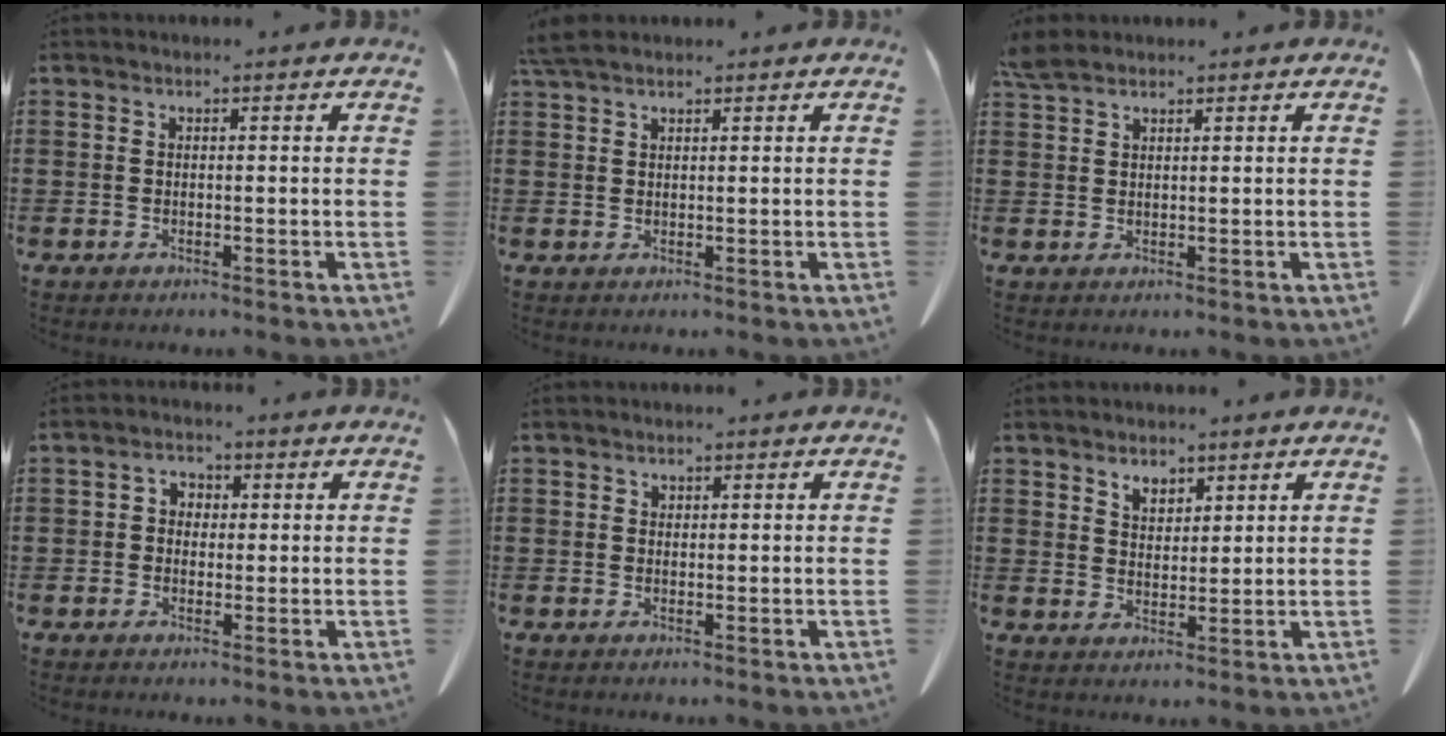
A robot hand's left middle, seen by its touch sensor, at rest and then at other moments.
{"total": 2.7, "force": [2.2, 0.6, 1.5], "torque": [-0.034, 0.001, 0.044]}
{"total": 2.8, "force": [2.3, 0.8, 1.3], "torque": [-0.033, 0.001, 0.046]}
{"total": 2.1, "force": [0.1, 1.8, 1.0], "torque": [-0.027, 0.009, -0.001]}
{"total": 0.7, "force": [0.6, 0.3, 0.1], "torque": [-0.005, -0.002, 0.013]}
{"total": 3.0, "force": [2.4, 1.6, 0.8], "torque": [-0.015, -0.001, 0.044]}